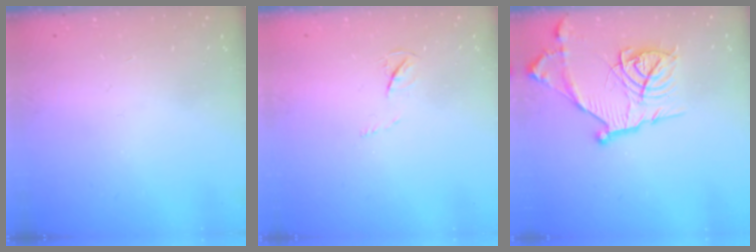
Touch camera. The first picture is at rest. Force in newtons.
{"total": 3.1, "press": 3.1, "slide": 0.5}
{"total": 17.5, "press": 17.4, "slide": 1.6}